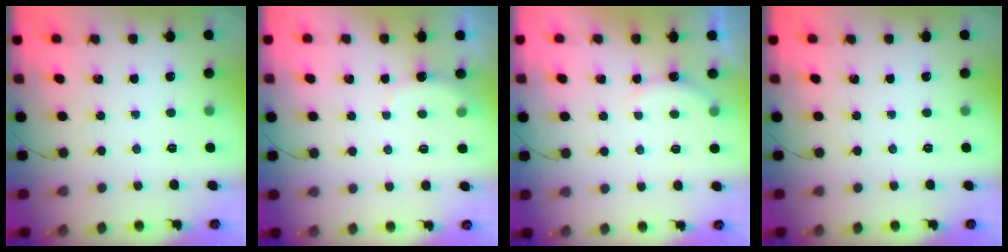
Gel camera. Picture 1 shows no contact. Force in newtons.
{"total": 3.0, "press": 2.9, "slide": 0.8}
{"total": 4.9, "press": 4.8, "slide": 1.0}
{"total": 0.0}